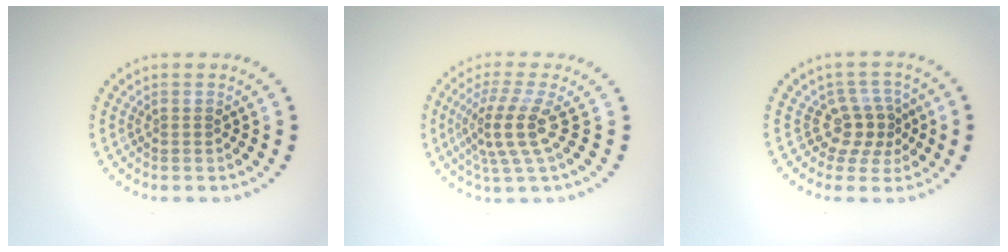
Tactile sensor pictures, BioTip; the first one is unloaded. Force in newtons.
{"total": 3.8, "press": 2.7, "slide": 2.7}
{"total": 3.0, "press": 2.2, "slide": 2.1}